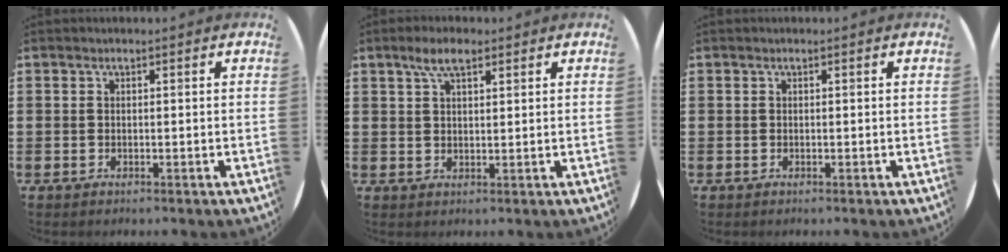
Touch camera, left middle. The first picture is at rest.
{"total": 4.3, "force": [2.9, 1.5, 2.9], "torque": [-0.054, 0.004, 0.049]}
{"total": 0.0}